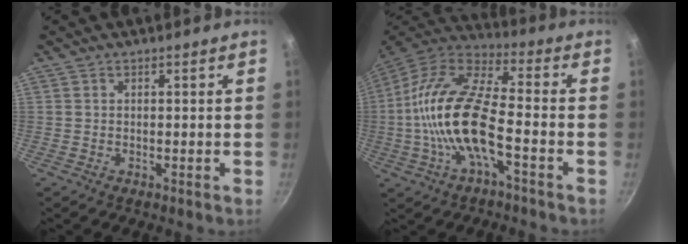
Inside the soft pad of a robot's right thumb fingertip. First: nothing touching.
{"total": 18.0, "force": [-3.9, 6.7, 16.2], "torque": [-0.315, 0.039, -0.092]}